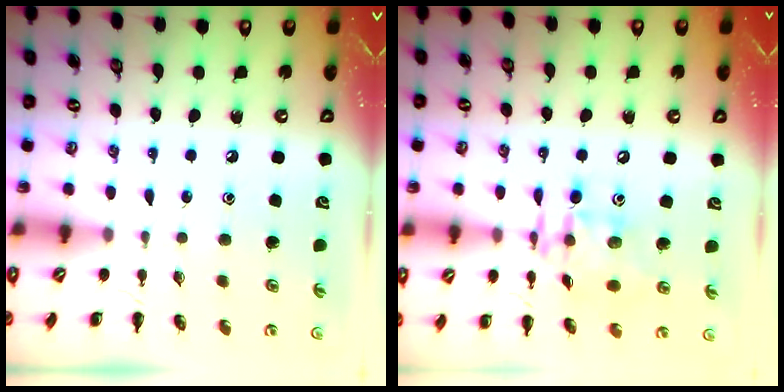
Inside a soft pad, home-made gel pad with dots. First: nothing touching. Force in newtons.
{"total": 13.4, "press": 13.3, "slide": 2.0}